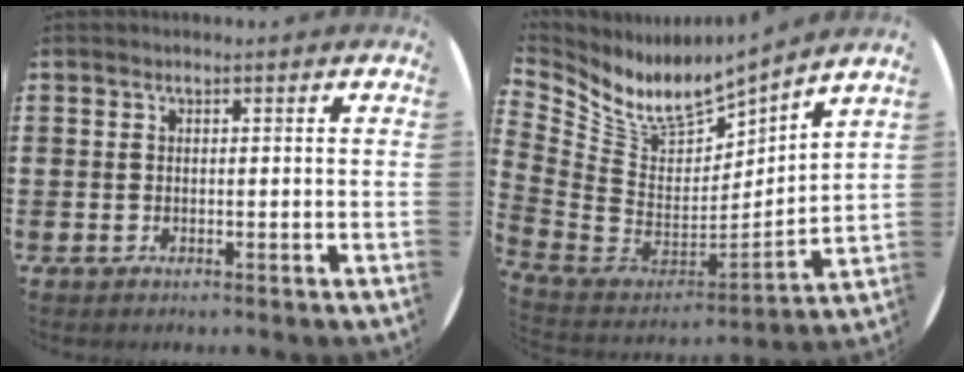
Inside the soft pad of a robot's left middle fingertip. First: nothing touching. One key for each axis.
{"total": 8.2, "fx": 6.9, "fy": 2.8, "fz": 3.3, "tx": -0.104, "ty": -0.057, "tz": 0.122}